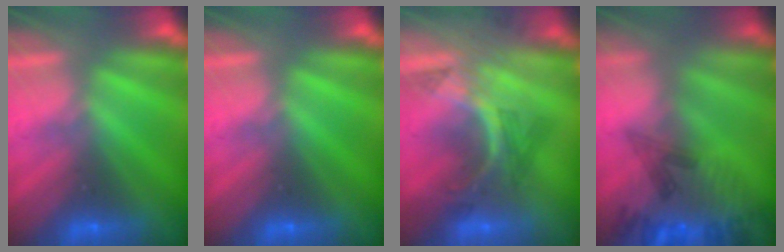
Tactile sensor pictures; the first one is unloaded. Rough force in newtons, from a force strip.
{"total": 0.0}
{"total": 3.2}
{"total": 7.7}